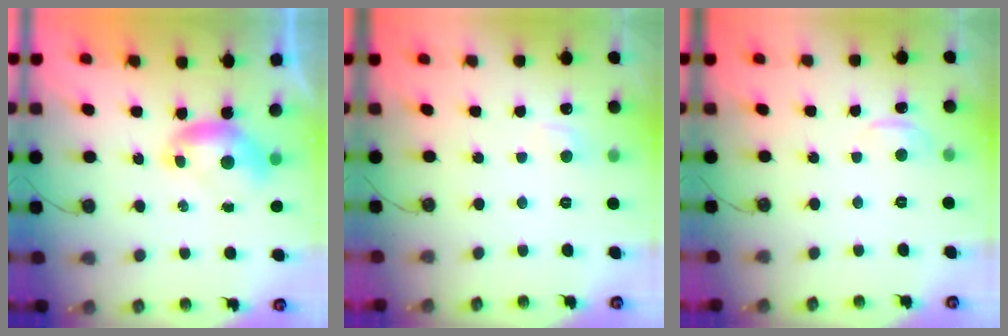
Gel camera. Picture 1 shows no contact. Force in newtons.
{"total": 0.9, "press": 0.3, "slide": 0.8}
{"total": 1.2, "press": 0.7, "slide": 0.9}